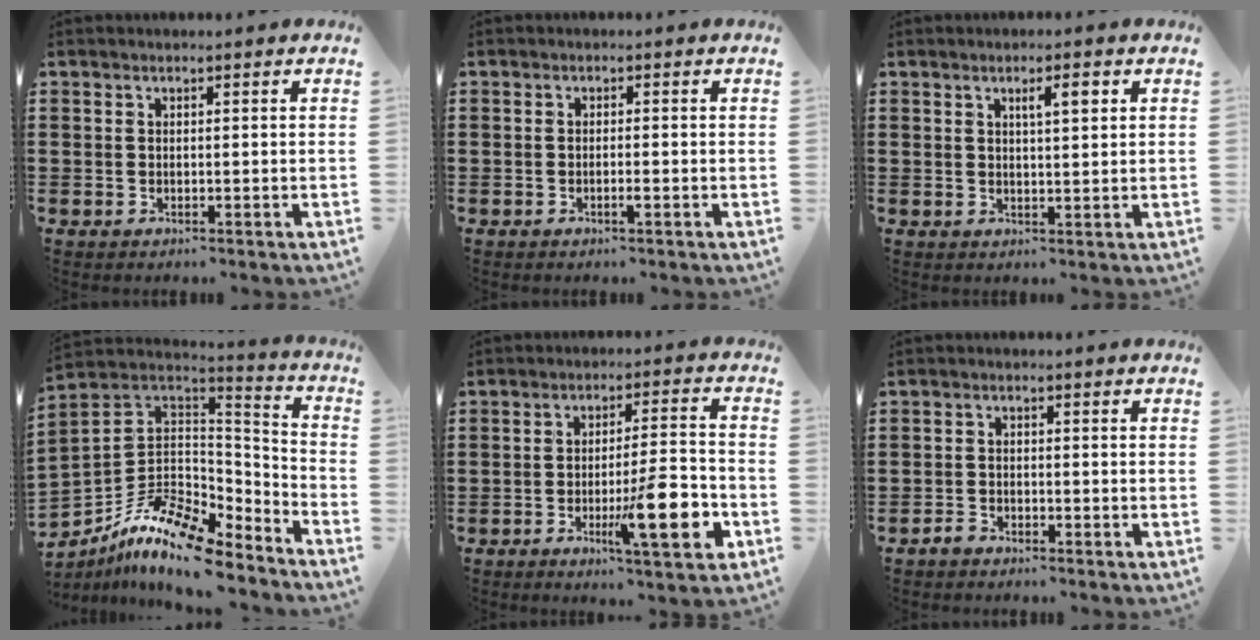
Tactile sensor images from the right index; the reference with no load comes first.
{"total": 1.3, "force": [-0.7, 0.1, 1.1], "torque": [-0.020, -0.003, -0.011]}
{"total": 3.0, "force": [1.2, 0.7, 2.7], "torque": [-0.046, 0.003, 0.016]}
{"total": 12.2, "force": [-8.3, 4.9, 7.5], "torque": [-0.158, 0.011, -0.156]}
{"total": 12.0, "force": [-4.4, 2.4, 10.9], "torque": [-0.161, 0.000, -0.073]}
{"total": 1.8, "force": [-1.8, 0.5, 0.1], "torque": [-0.009, 0.004, -0.037]}